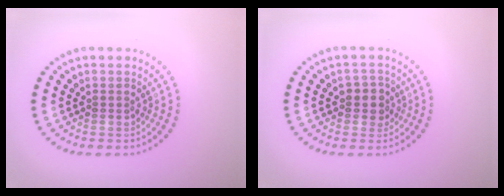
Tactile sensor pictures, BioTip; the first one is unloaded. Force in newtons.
{"total": 2.0, "press": 1.8, "slide": 0.9}